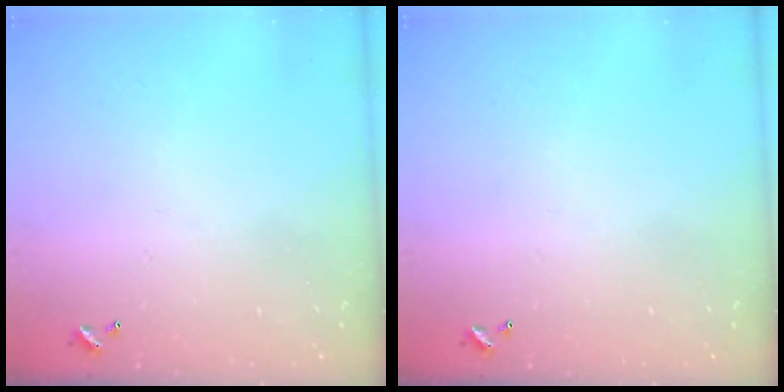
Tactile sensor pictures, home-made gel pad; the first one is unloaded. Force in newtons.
{"total": 0.0}